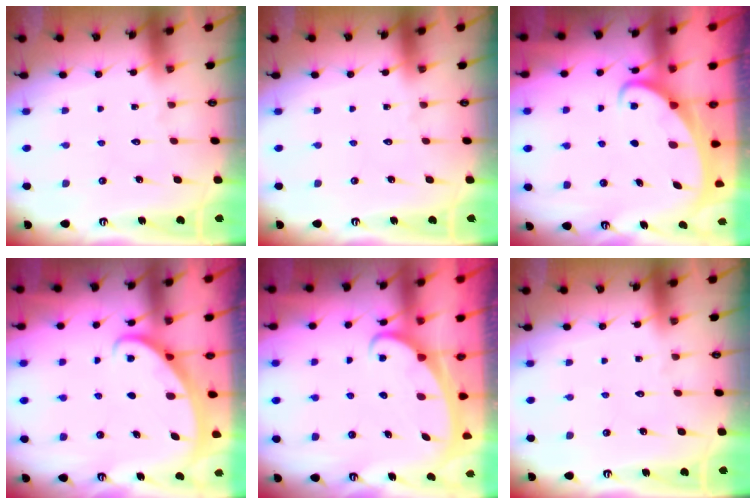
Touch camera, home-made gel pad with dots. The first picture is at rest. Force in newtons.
{"total": 0.0}
{"total": 2.7, "press": 2.7, "slide": 0.3}
{"total": 1.8, "press": 1.8, "slide": 0.1}
{"total": 2.3, "press": 2.3, "slide": 0.3}
{"total": 0.0}